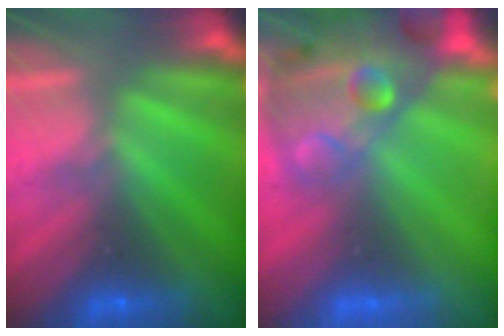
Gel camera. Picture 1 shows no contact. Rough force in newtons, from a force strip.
{"total": 7.8}